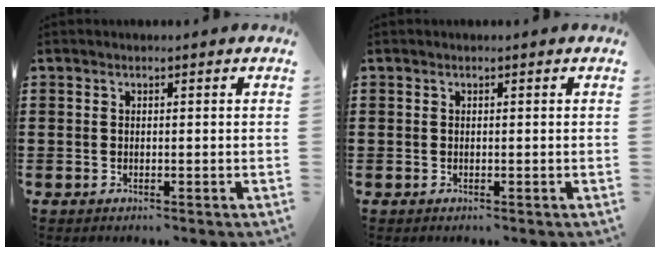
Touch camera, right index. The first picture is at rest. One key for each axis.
{"total": 0.0}